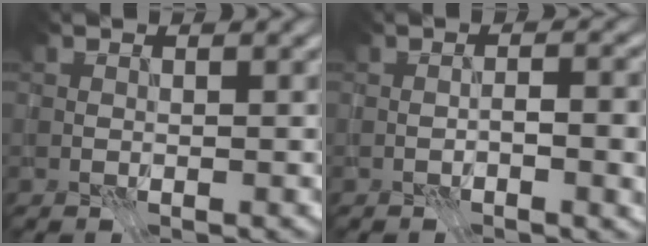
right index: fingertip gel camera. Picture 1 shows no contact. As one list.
[{"total": 3.9, "force": [-1.0, 1.3, 3.6], "torque": [-0.060, 0.001, -0.018]}]